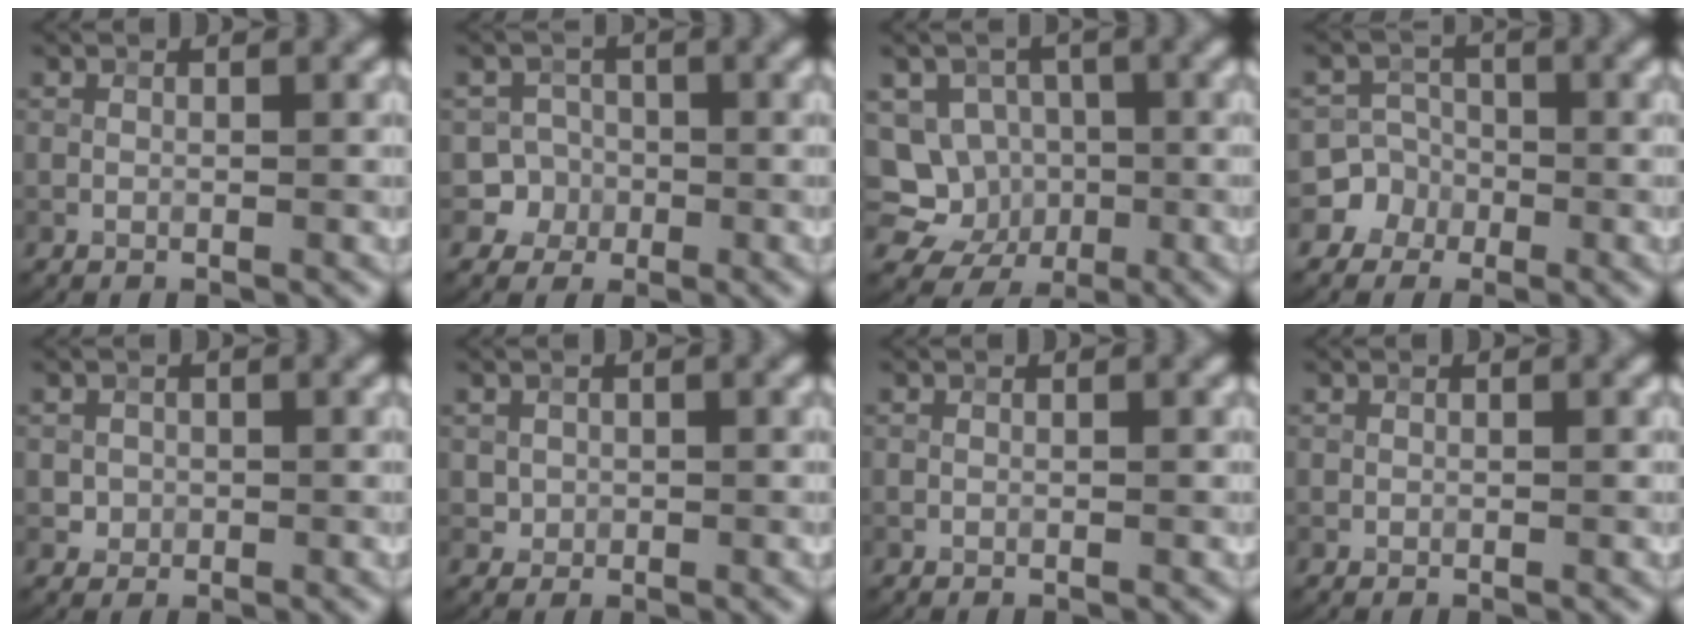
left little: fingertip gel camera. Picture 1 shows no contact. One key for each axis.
{"total": 4.3, "fx": -1.2, "fy": 4.1, "fz": 0.1, "tx": 0.026, "ty": 0.009, "tz": -0.035}
{"total": 6.9, "fx": -1.3, "fy": 6.5, "fz": 2.2, "tx": -0.028, "ty": 0.017, "tz": -0.047}
{"total": 5.1, "fx": -2.1, "fy": 4.6, "fz": -0.3, "tx": 0.034, "ty": 0.006, "tz": -0.054}
{"total": 1.2, "fx": 0.1, "fy": 1.2, "fz": 0.0, "tx": 0.010, "ty": -0.001, "tz": 0.002}
{"total": 1.3, "fx": 0.3, "fy": 1.2, "fz": 0.2, "tx": 0.004, "ty": -0.004, "tz": 0.005}
{"total": 0.0}
{"total": 0.0}